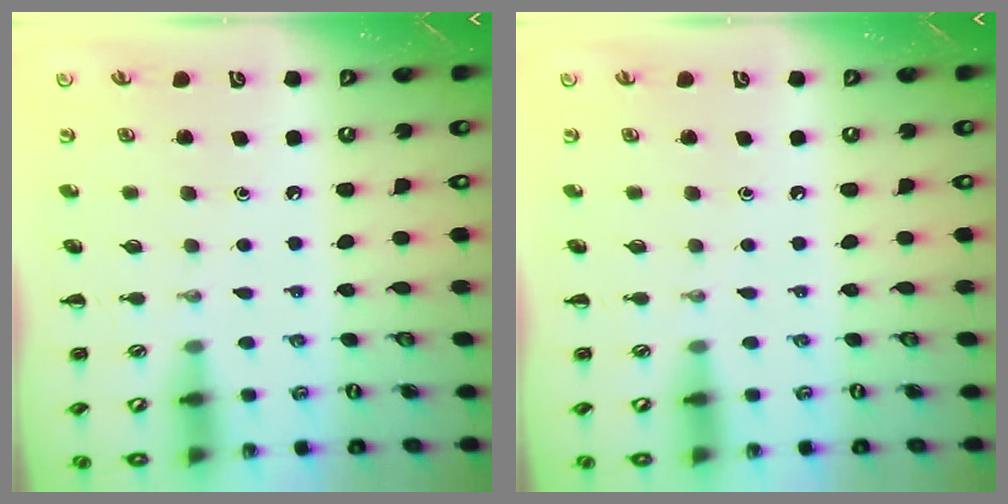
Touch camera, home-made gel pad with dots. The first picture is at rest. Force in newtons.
{"total": 0.0}